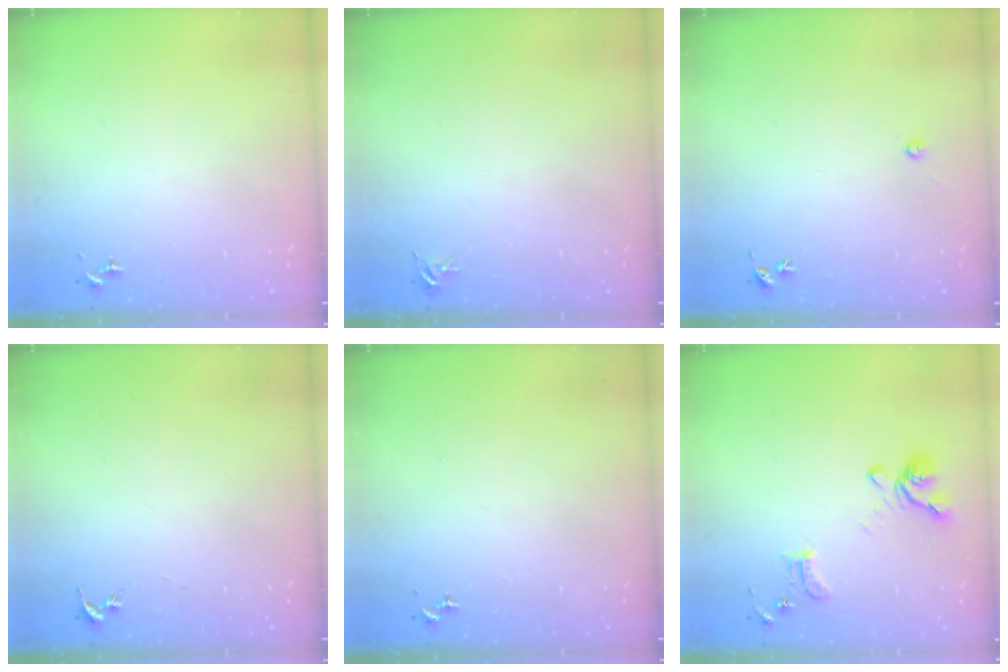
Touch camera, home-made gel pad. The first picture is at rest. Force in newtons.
{"total": 4.4, "press": 4.4, "slide": 0.6}
{"total": 3.0, "press": 3.0, "slide": 0.4}
{"total": 0.0}
{"total": 0.0}
{"total": 14.2, "press": 14.1, "slide": 1.6}